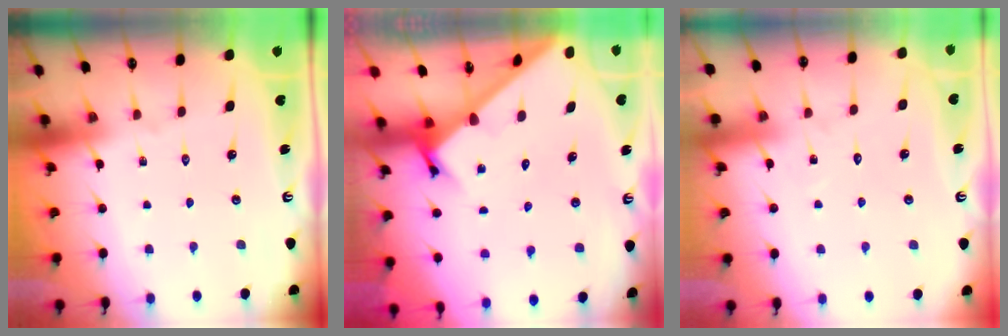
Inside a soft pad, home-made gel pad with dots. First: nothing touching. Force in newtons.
{"total": 2.9, "press": 2.9, "slide": 0.2}
{"total": 5.8, "press": 5.8, "slide": 0.5}